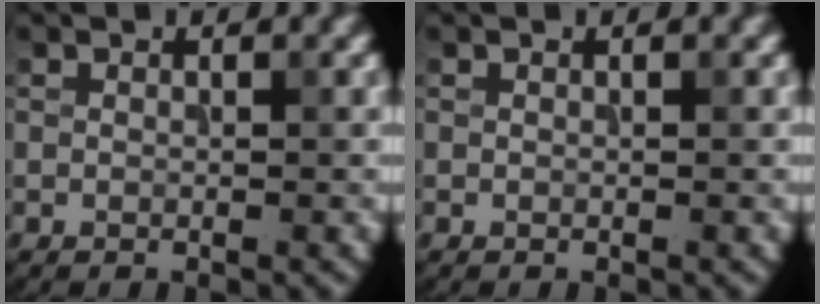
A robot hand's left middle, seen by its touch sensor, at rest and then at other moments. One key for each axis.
{"total": 0.0}